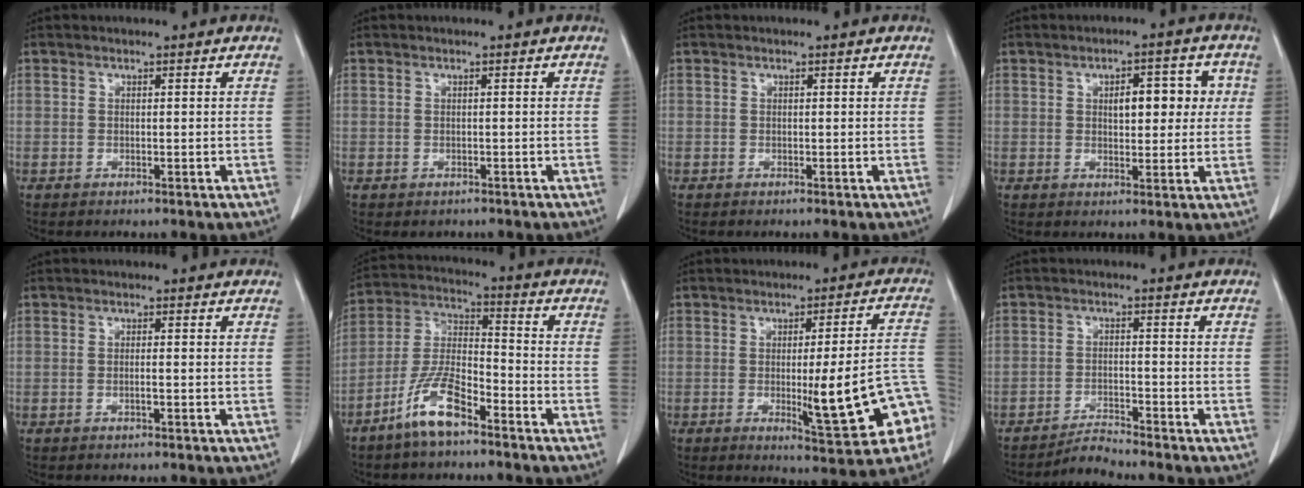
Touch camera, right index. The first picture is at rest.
{"total": 1.1, "force": [-0.7, 0.8, 0.1], "torque": [-0.006, 0.002, -0.007]}
{"total": 0.0}
{"total": 6.7, "force": [1.4, 3.0, 5.8], "torque": [-0.074, 0.019, 0.021]}
{"total": 0.9, "force": [-0.3, -0.1, 0.9], "torque": [-0.018, 0.000, -0.005]}
{"total": 9.7, "force": [-6.4, 2.5, 6.8], "torque": [-0.150, -0.004, -0.127]}
{"total": 14.4, "force": [-4.1, 1.3, 13.8], "torque": [-0.152, 0.008, -0.046]}
{"total": 3.2, "force": [-3.0, -1.1, -0.1], "torque": [-0.001, -0.017, -0.053]}